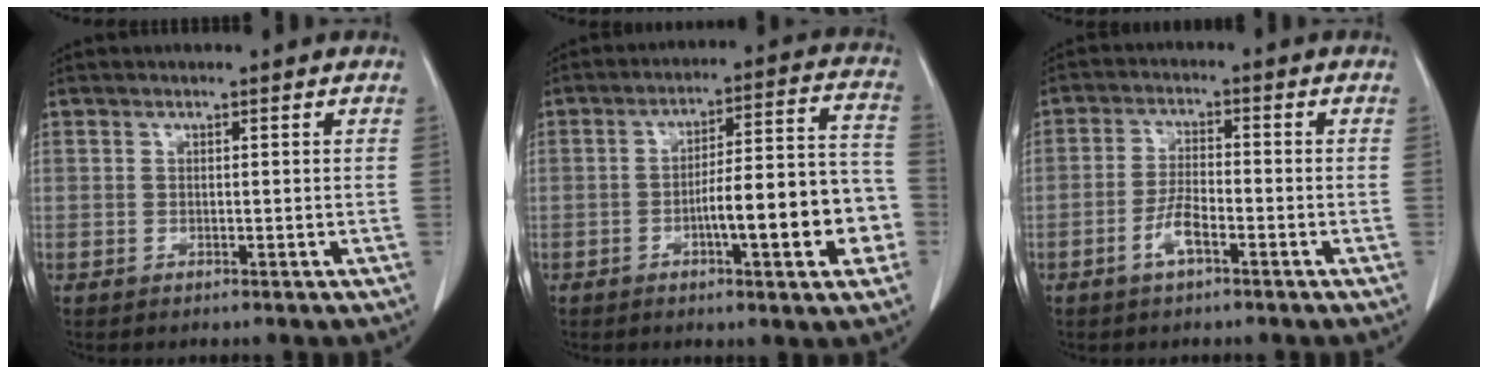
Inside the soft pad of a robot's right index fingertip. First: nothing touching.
{"total": 13.6, "force": [-4.0, 2.5, 12.8], "torque": [-0.174, 0.028, -0.056]}
{"total": 3.4, "force": [-1.9, 0.8, 2.7], "torque": [-0.054, 0.002, -0.037]}